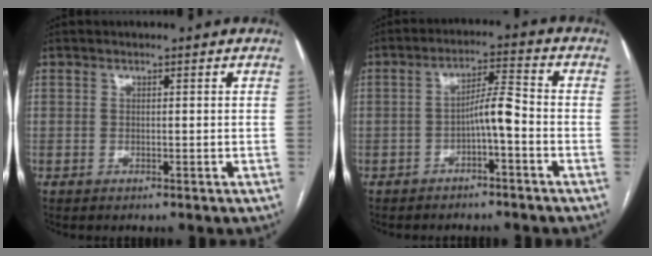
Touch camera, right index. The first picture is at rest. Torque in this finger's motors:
{"motor_torque": [0.76, -0.25, 0.37, 0.08]}